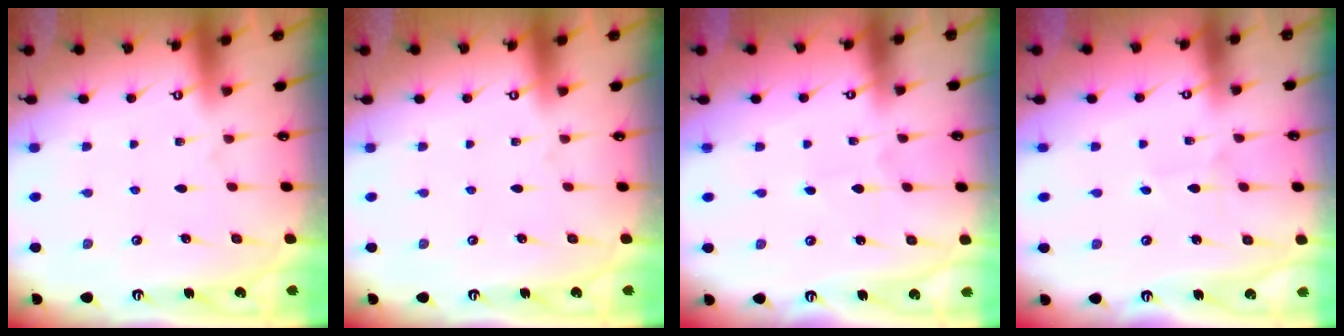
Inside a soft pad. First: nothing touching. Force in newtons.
{"total": 0.0}
{"total": 1.8, "press": 1.8, "slide": 0.2}
{"total": 2.0, "press": 2.0, "slide": 0.2}